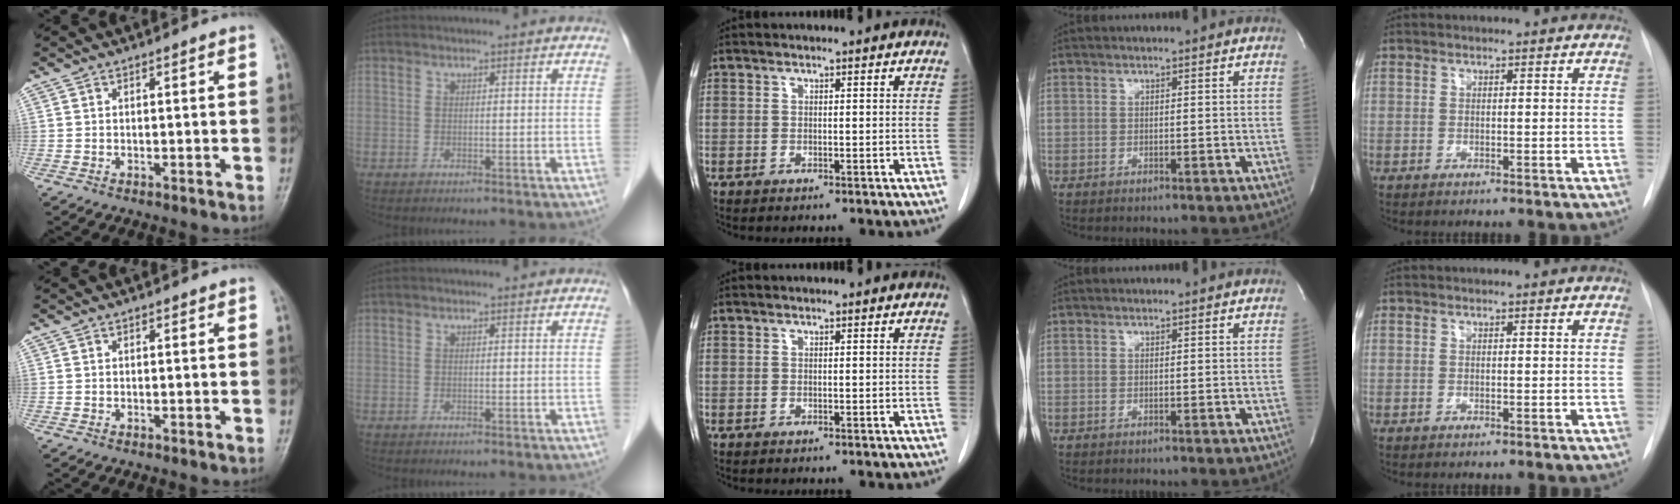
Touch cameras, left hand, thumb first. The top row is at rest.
{}